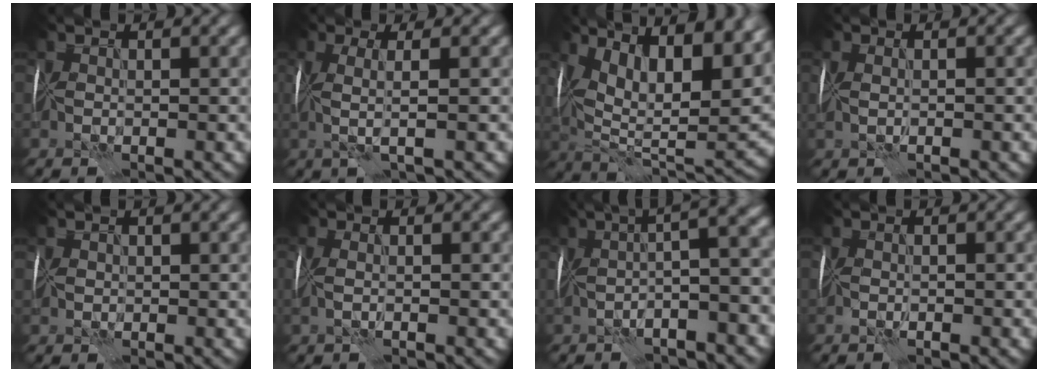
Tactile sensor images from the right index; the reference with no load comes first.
{"total": 2.7, "force": [0.3, 0.4, 2.7], "torque": [-0.053, 0.002, 0.003]}
{"total": 17.8, "force": [7.3, 7.9, 14.2], "torque": [-0.212, 0.039, 0.132]}
{"total": 1.6, "force": [0.4, 0.9, 1.3], "torque": [-0.022, 0.012, 0.007]}
{"total": 0.7, "force": [0.4, 0.6, 0.1], "torque": [0.000, 0.006, 0.006]}
{"total": 1.4, "force": [0.2, 0.4, 1.4], "torque": [-0.021, 0.005, -0.002]}
{"total": 8.6, "force": [0.4, 2.3, 8.3], "torque": [-0.094, 0.032, -0.003]}
{"total": 0.9, "force": [-0.5, 0.3, 0.7], "torque": [-0.015, 0.002, -0.010]}